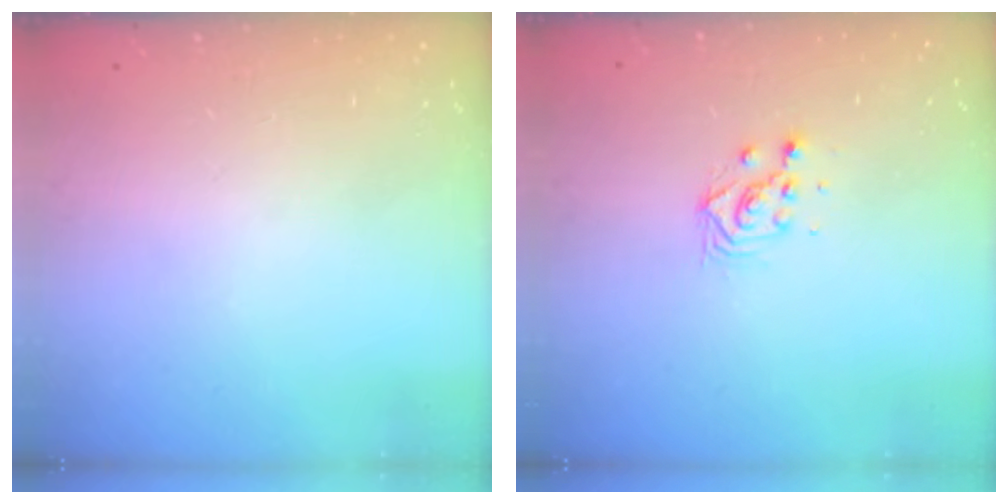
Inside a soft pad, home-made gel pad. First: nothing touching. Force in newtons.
{"total": 3.7, "press": 3.7, "slide": 0.2}